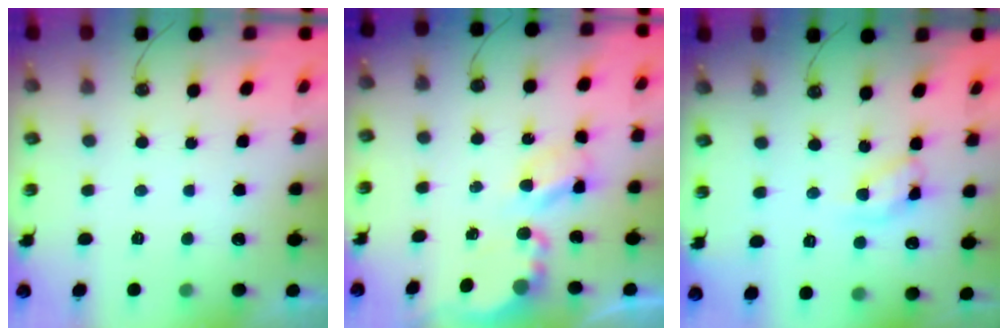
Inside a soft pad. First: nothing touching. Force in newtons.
{"total": 5.6, "press": 5.6, "slide": 0.3}
{"total": 9.9, "press": 9.9, "slide": 0.4}